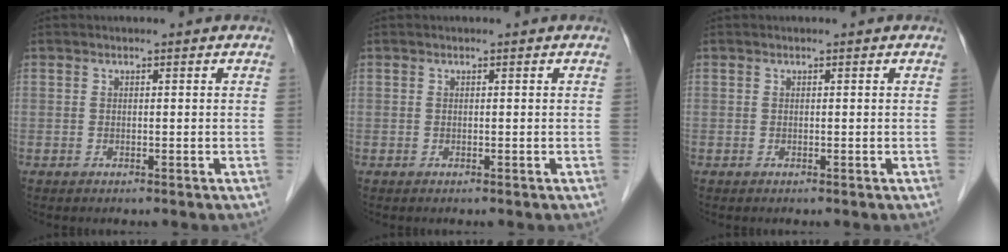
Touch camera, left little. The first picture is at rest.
{"total": 0.0}
{"total": 0.0}